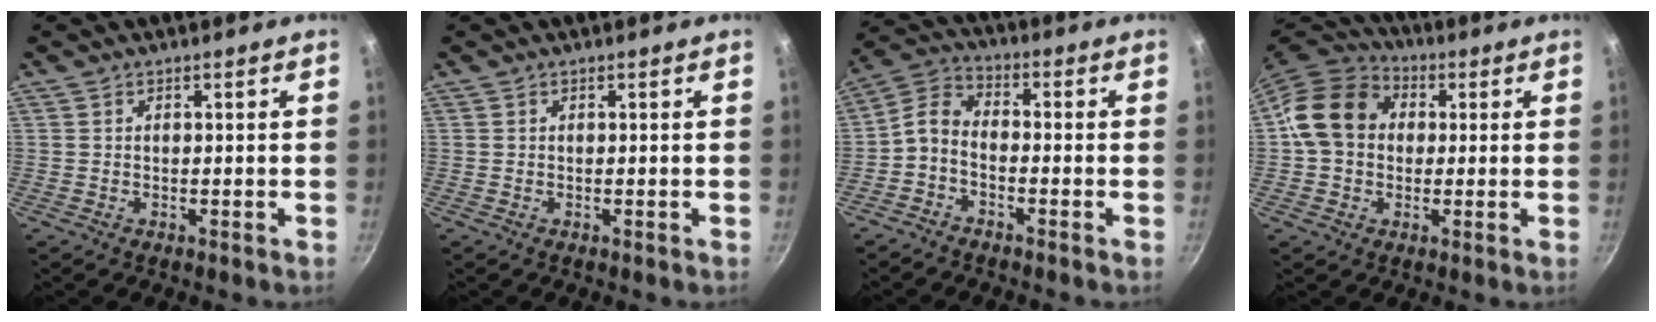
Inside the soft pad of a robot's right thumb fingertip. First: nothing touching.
{"total": 0.0}
{"total": 5.7, "force": [-2.4, 3.4, 3.9], "torque": [-0.091, 0.041, -0.061]}
{"total": 12.9, "force": [1.4, 10.6, 7.2], "torque": [-0.098, 0.026, 0.007]}